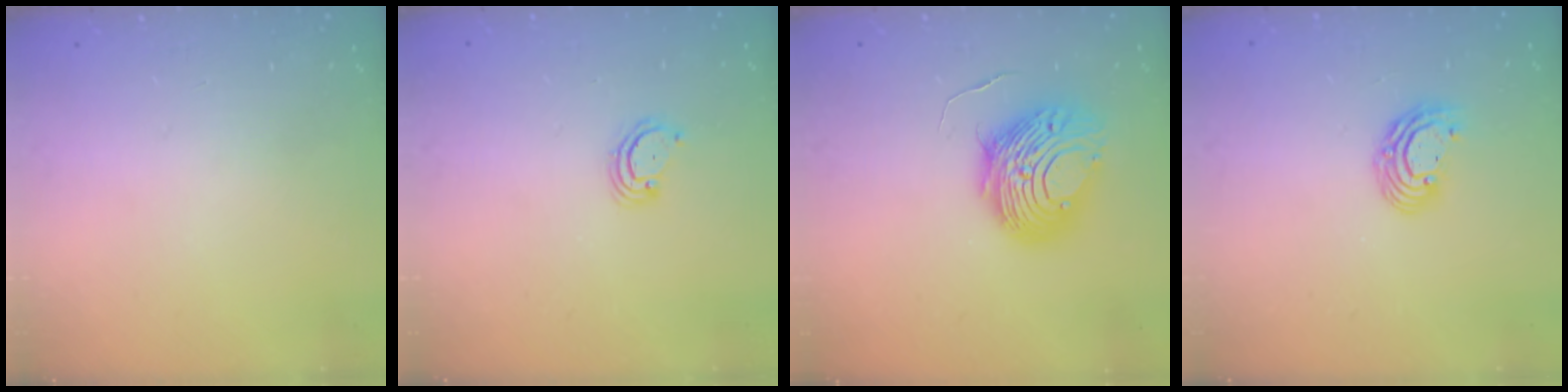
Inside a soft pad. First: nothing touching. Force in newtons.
{"total": 2.9, "press": 2.9, "slide": 0.3}
{"total": 11.1, "press": 11.1, "slide": 0.7}
{"total": 7.6, "press": 7.6, "slide": 0.9}